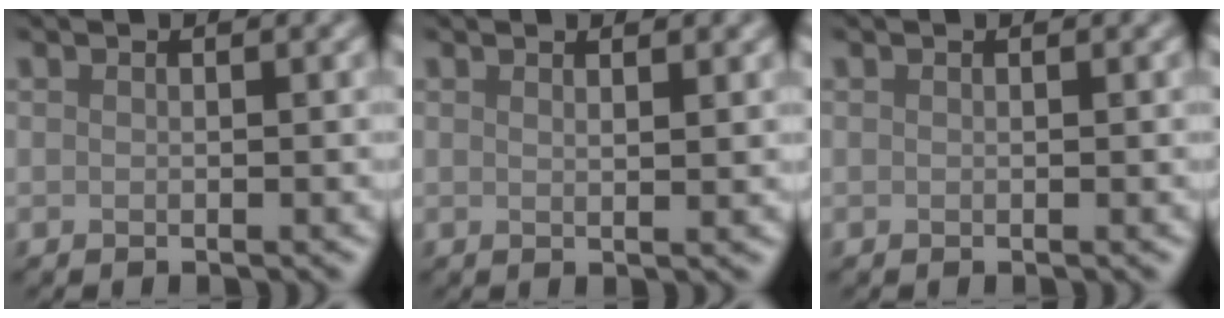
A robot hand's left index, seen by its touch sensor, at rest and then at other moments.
{"total": 1.7, "force": [1.0, 0.5, 1.3], "torque": [-0.012, 0.001, 0.008]}
{"total": 0.0}